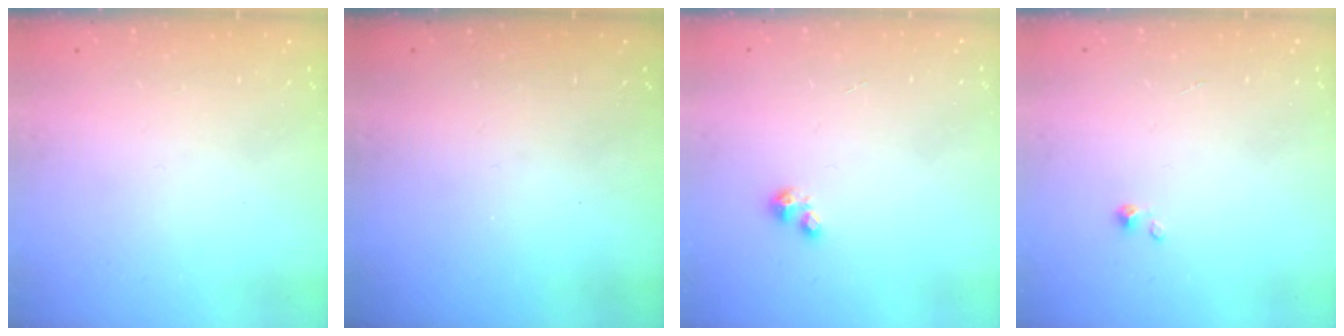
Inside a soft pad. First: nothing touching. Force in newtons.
{"total": 0.0}
{"total": 0.9, "press": 0.9, "slide": 0.1}
{"total": 0.7, "press": 0.7, "slide": 0.1}